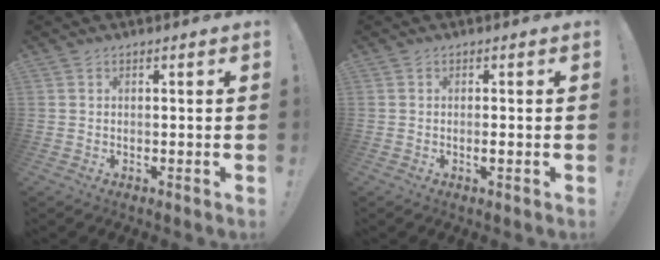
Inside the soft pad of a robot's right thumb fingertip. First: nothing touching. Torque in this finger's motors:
{"motor_torque": [-0.09, 0.02, -0.01, 0.22, 0.00]}